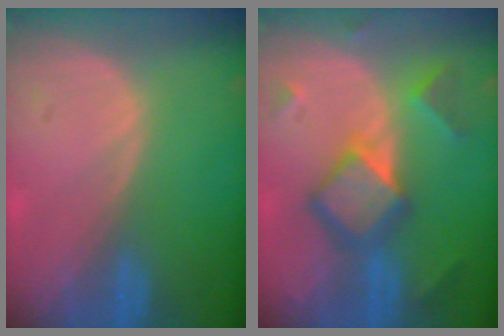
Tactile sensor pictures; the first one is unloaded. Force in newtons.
{"total": 7.9, "press": 7.9, "slide": 0.6}